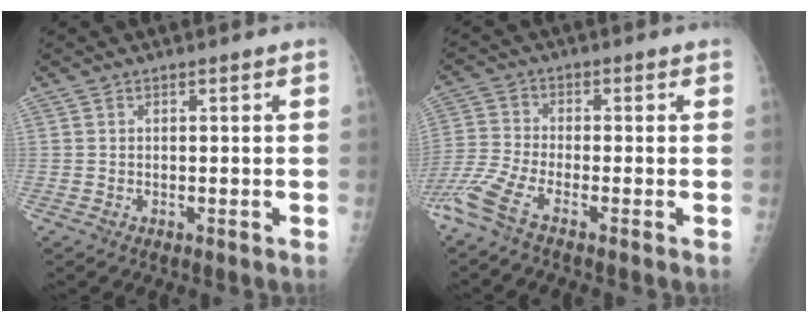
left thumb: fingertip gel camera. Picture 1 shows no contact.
{"total": 7.4, "force": [-5.0, 1.0, 5.3], "torque": [-0.145, -0.008, -0.115]}